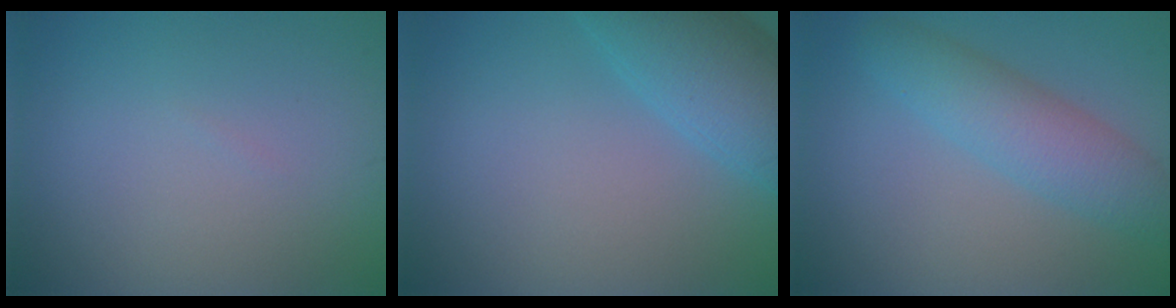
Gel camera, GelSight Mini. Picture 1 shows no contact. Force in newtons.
{"total": 6.6, "press": 6.6, "slide": 0.2}
{"total": 4.6, "press": 4.6, "slide": 0.2}